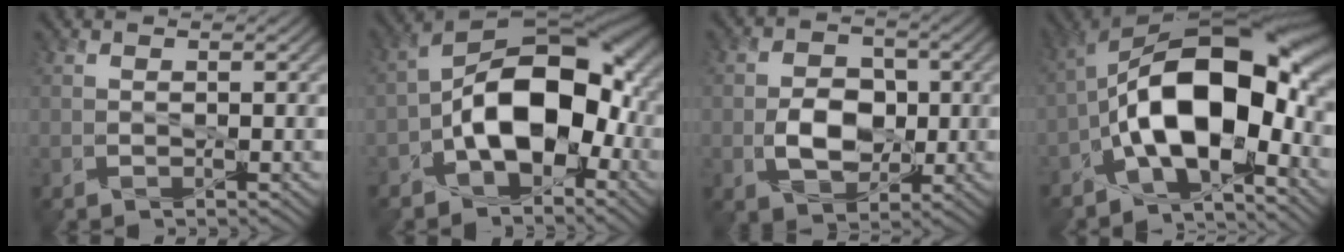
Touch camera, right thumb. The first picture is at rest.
{"total": 14.8, "force": [-3.7, 8.5, 11.5], "torque": [-0.170, 0.006, -0.075]}
{"total": 5.9, "force": [-1.0, 4.0, 4.2], "torque": [-0.077, 0.003, -0.023]}
{"total": 16.5, "force": [-3.7, 7.4, 14.3], "torque": [-0.240, 0.014, -0.072]}